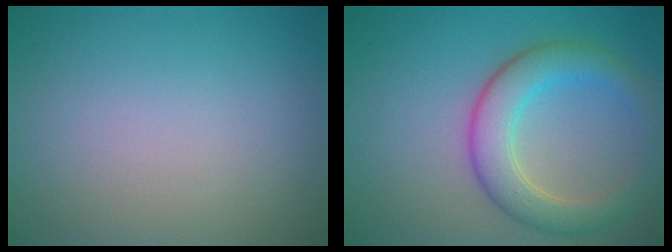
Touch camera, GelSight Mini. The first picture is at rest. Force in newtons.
{"total": 5.0, "press": 5.0, "slide": 0.3}